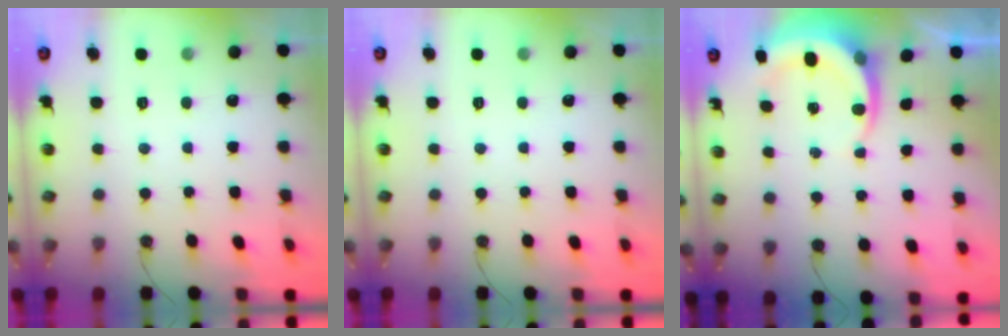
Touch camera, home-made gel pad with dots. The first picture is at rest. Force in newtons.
{"total": 0.0}
{"total": 6.7, "press": 6.7, "slide": 0.7}